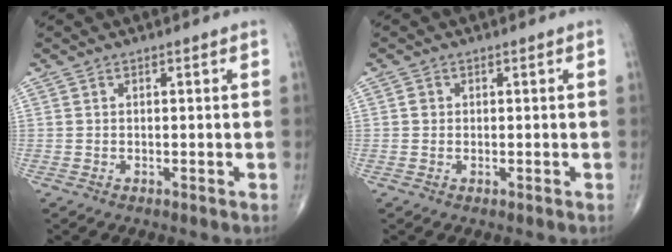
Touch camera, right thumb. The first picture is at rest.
{"total": 0.9, "force": [0.1, 0.9, 0.3], "torque": [-0.002, 0.001, 0.001]}